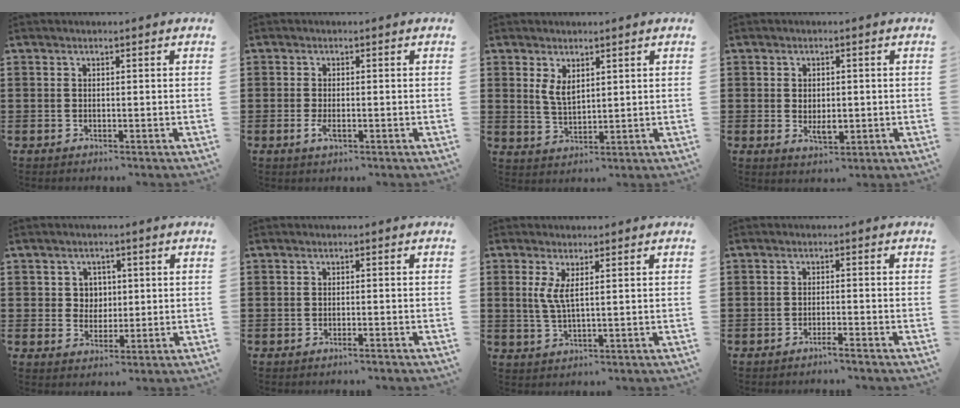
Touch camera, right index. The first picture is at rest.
{"total": 2.0, "force": [-0.6, 0.6, 1.8], "torque": [-0.049, -0.010, -0.015]}
{"total": 3.4, "force": [1.7, 1.8, 2.4], "torque": [-0.051, 0.004, 0.031]}
{"total": 3.0, "force": [-0.2, 1.7, 2.5], "torque": [-0.047, 0.002, -0.003]}
{"total": 3.2, "force": [0.9, 2.9, 0.8], "torque": [-0.029, 0.012, 0.013]}
{"total": 0.8, "force": [-0.7, -0.1, 0.3], "torque": [-0.007, -0.003, -0.014]}
{"total": 3.3, "force": [1.2, 0.6, 3.0], "torque": [-0.072, -0.003, 0.017]}
{"total": 1.7, "force": [-1.5, -0.3, 0.6], "torque": [-0.011, -0.001, -0.029]}